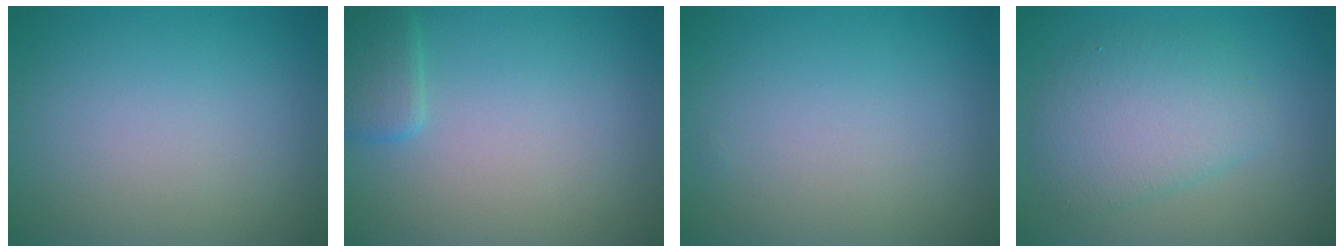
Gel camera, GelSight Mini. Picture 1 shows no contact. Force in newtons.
{"total": 2.0, "press": 2.0, "slide": 0.1}
{"total": 0.0}
{"total": 4.5, "press": 4.5, "slide": 0.1}